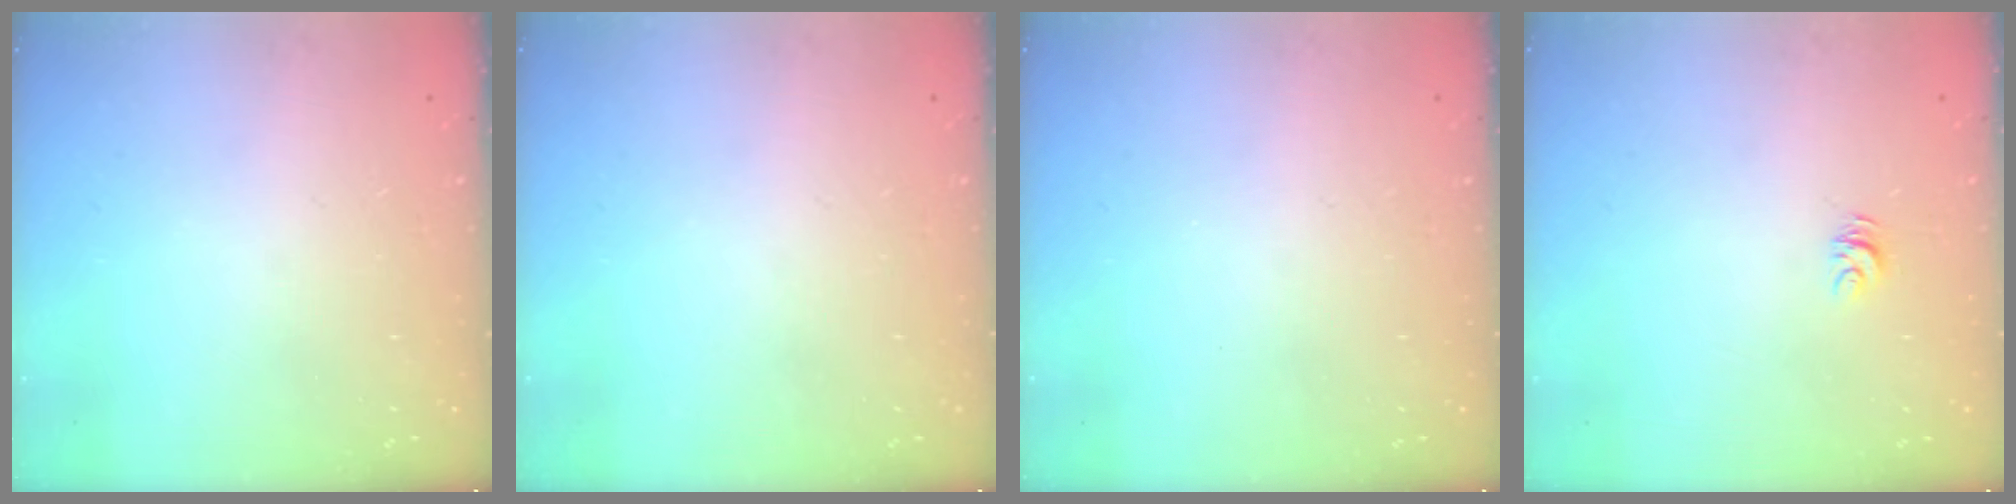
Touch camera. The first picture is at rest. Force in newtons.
{"total": 0.0}
{"total": 0.0}
{"total": 3.9, "press": 3.9, "slide": 0.3}